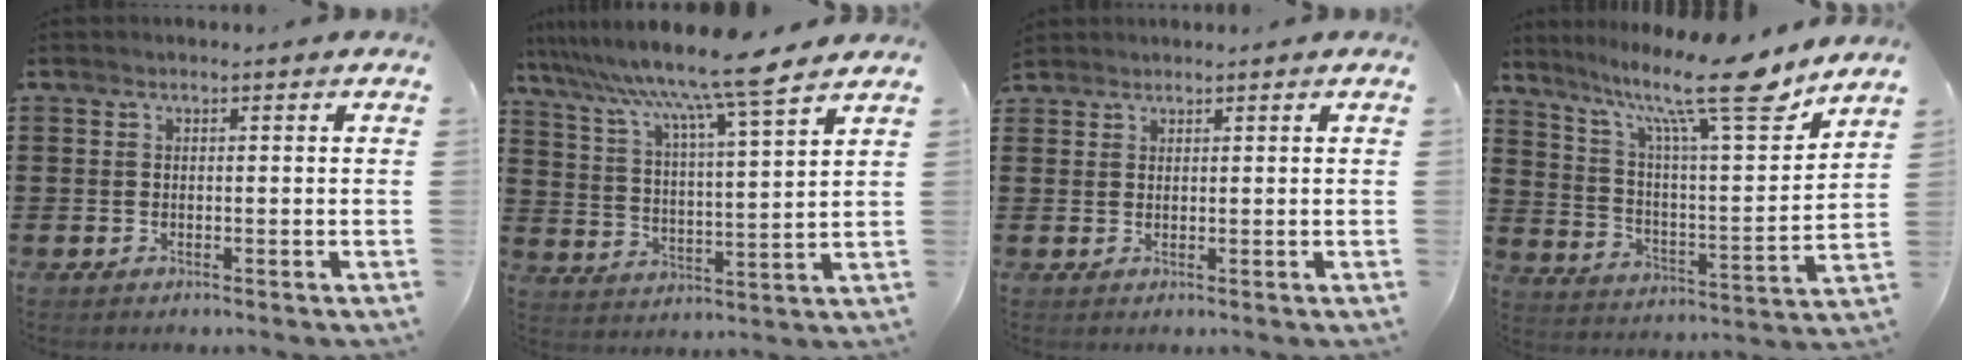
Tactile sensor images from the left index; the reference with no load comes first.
{"total": 9.5, "force": [8.2, -1.1, 4.7], "torque": [-0.124, -0.058, 0.130]}
{"total": 1.4, "force": [1.3, 0.4, 0.0], "torque": [-0.003, 0.000, 0.027]}
{"total": 17.6, "force": [12.9, 2.4, 11.8], "torque": [-0.219, -0.066, 0.204]}